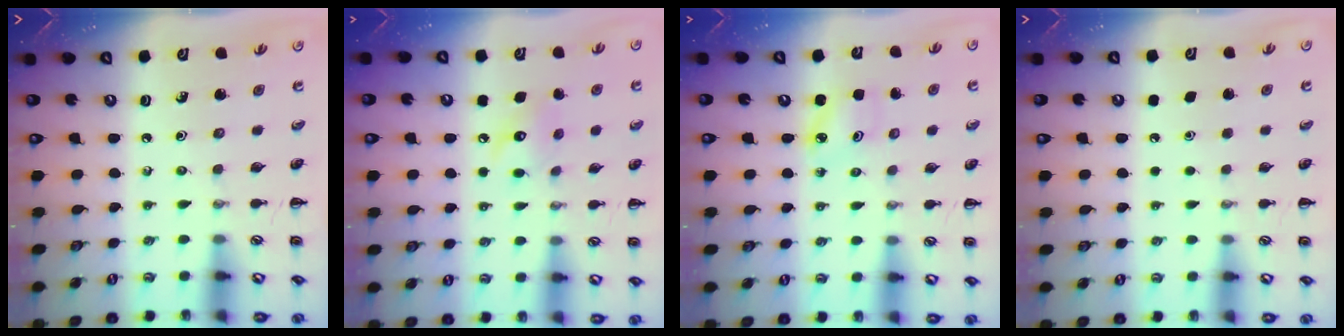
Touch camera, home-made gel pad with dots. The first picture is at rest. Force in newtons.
{"total": 7.6, "press": 7.5, "slide": 0.6}
{"total": 2.5, "press": 2.5, "slide": 0.4}
{"total": 1.6, "press": 1.6, "slide": 0.1}